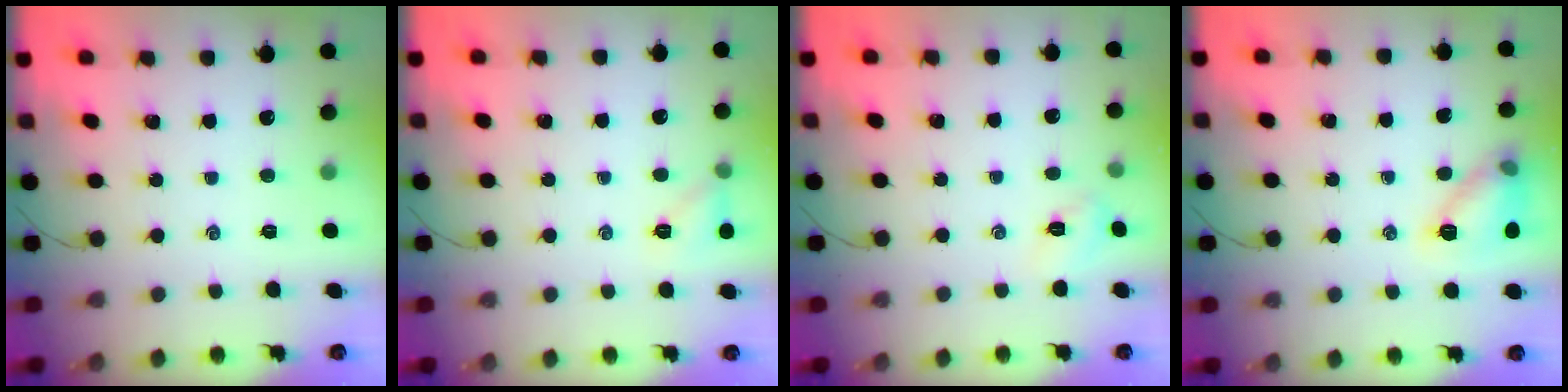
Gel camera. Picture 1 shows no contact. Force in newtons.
{"total": 7.7, "press": 7.5, "slide": 1.6}
{"total": 4.1, "press": 3.9, "slide": 1.3}
{"total": 11.0, "press": 11.0, "slide": 0.3}